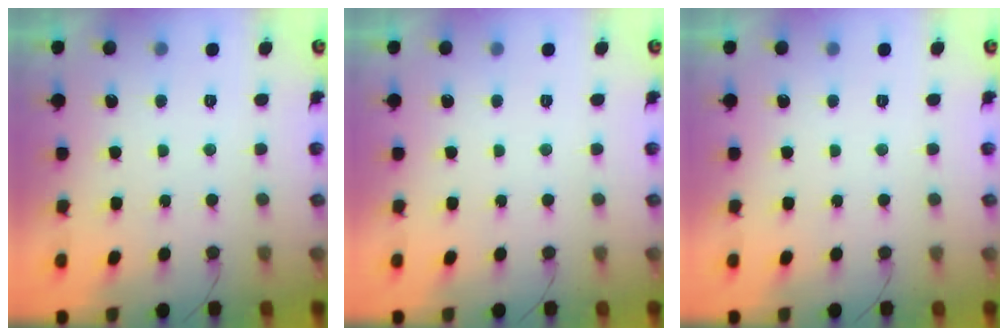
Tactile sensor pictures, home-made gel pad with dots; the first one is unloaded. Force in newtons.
{"total": 0.0}
{"total": 0.0}